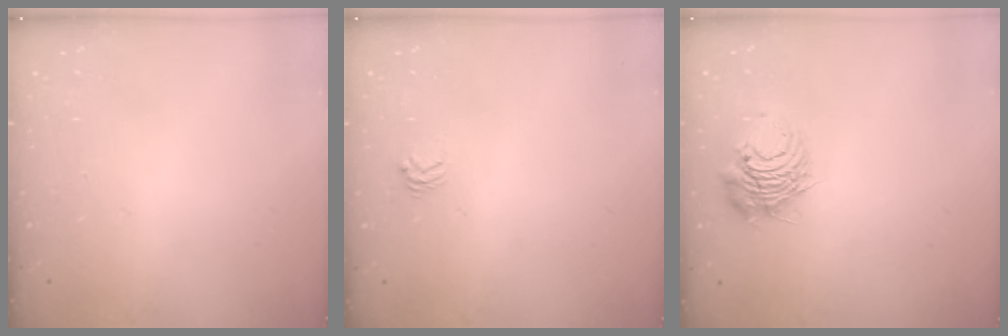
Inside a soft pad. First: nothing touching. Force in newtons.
{"total": 2.9, "press": 2.8, "slide": 0.4}
{"total": 9.4, "press": 9.3, "slide": 1.0}